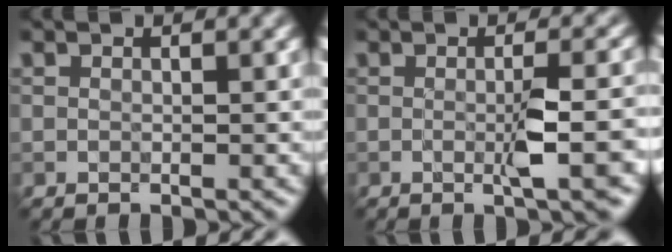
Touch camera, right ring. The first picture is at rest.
{"total": 3.5, "force": [-0.6, 0.5, 3.4], "torque": [-0.049, -0.002, -0.006]}